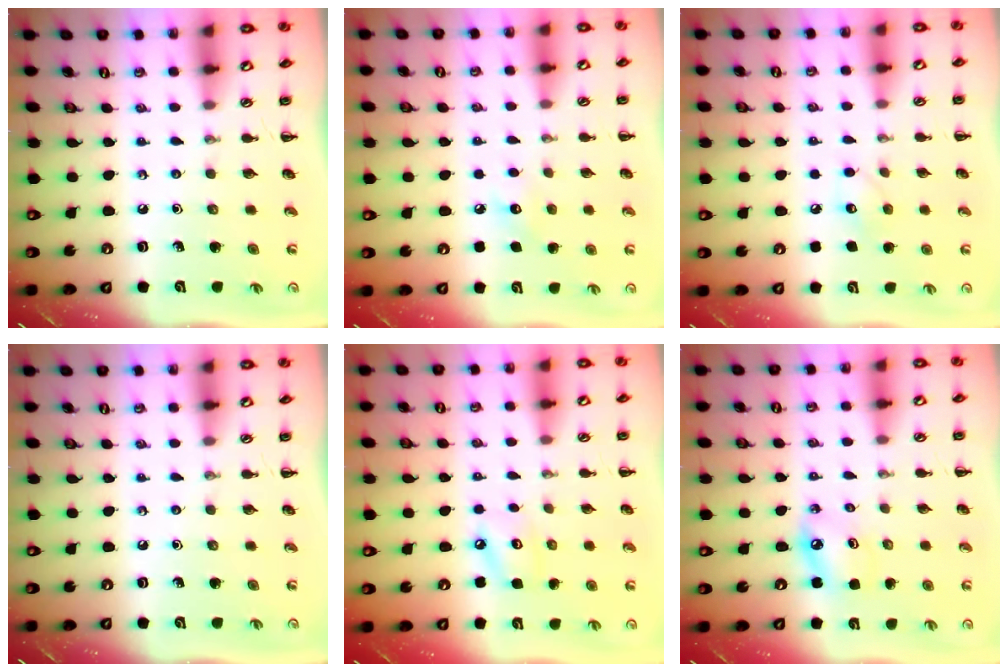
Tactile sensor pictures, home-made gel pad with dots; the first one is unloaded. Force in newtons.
{"total": 5.9, "press": 5.7, "slide": 1.6}
{"total": 7.3, "press": 7.1, "slide": 1.3}
{"total": 0.0}
{"total": 5.1, "press": 5.0, "slide": 0.9}
{"total": 5.4, "press": 5.3, "slide": 1.2}